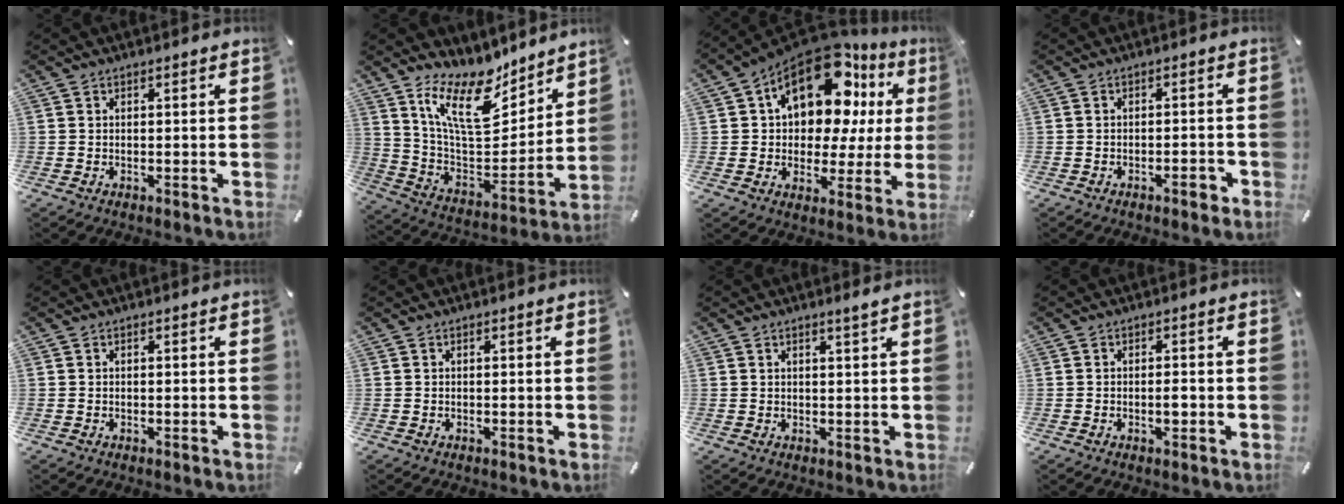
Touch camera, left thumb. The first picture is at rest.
{"total": 17.6, "force": [12.7, 7.3, 9.7], "torque": [-0.194, -0.080, 0.227]}
{"total": 19.3, "force": [10.4, 11.2, 11.8], "torque": [-0.180, -0.066, 0.182]}
{"total": 3.5, "force": [-1.9, 1.3, 2.6], "torque": [-0.040, 0.007, -0.032]}
{"total": 0.0}
{"total": 0.0}
{"total": 1.7, "force": [1.2, 0.0, 1.2], "torque": [-0.023, -0.001, 0.021]}
{"total": 2.4, "force": [-0.6, 1.0, 2.0], "torque": [-0.037, 0.004, -0.012]}